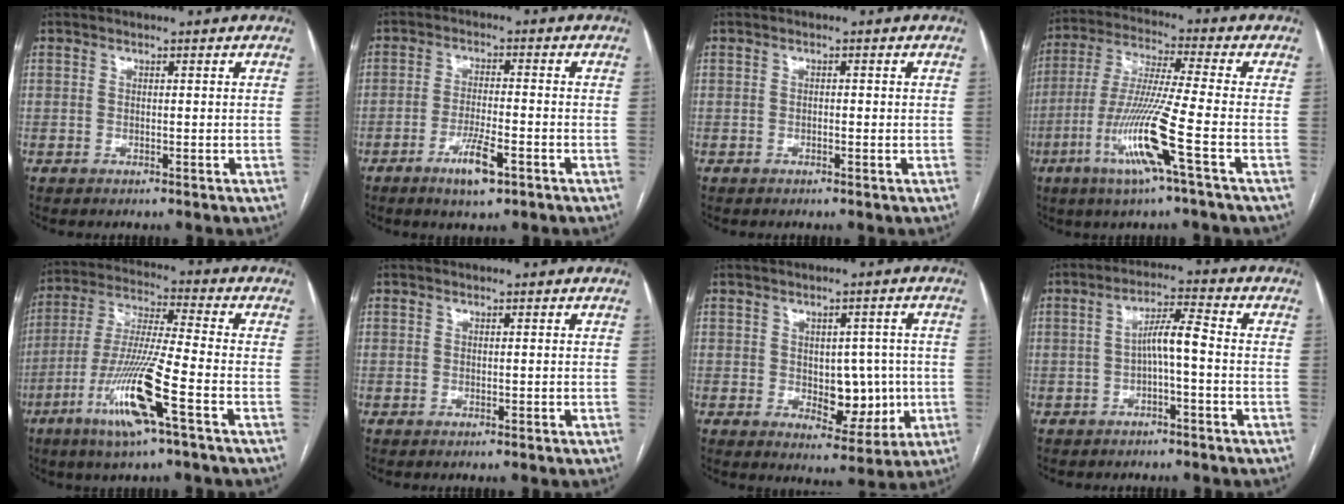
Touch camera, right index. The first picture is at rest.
{"total": 6.1, "force": [-3.3, 0.9, 5.0], "torque": [-0.095, -0.006, -0.055]}
{"total": 0.6, "force": [-0.2, 0.2, 0.5], "torque": [-0.009, 0.002, -0.002]}
{"total": 13.2, "force": [-5.3, -1.4, 12.0], "torque": [-0.245, -0.019, -0.105]}
{"total": 14.0, "force": [-6.3, -0.1, 12.5], "torque": [-0.259, -0.017, -0.119]}
{"total": 0.0}
{"total": 7.4, "force": [-0.6, 4.3, 5.9], "torque": [-0.067, 0.007, 0.007]}
{"total": 5.0, "force": [-0.9, 0.5, 4.9], "torque": [-0.086, 0.019, -0.014]}